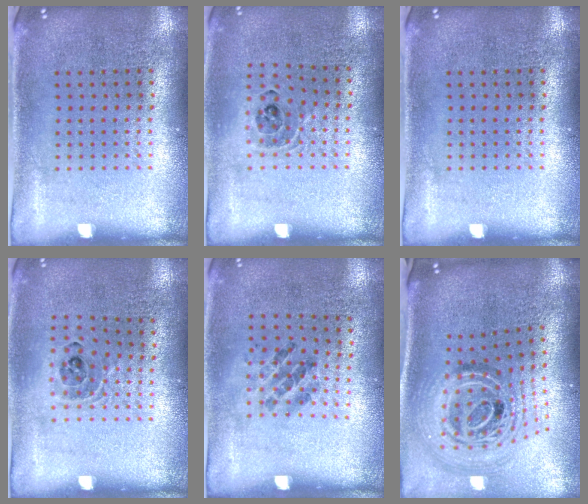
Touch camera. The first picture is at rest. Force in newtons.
{"total": 1.0, "press": 1.0, "slide": 0.1}
{"total": 0.0}
{"total": 1.0, "press": 1.0, "slide": 0.1}
{"total": 1.1, "press": 0.7, "slide": 0.9}
{"total": 2.3, "press": 1.7, "slide": 1.5}